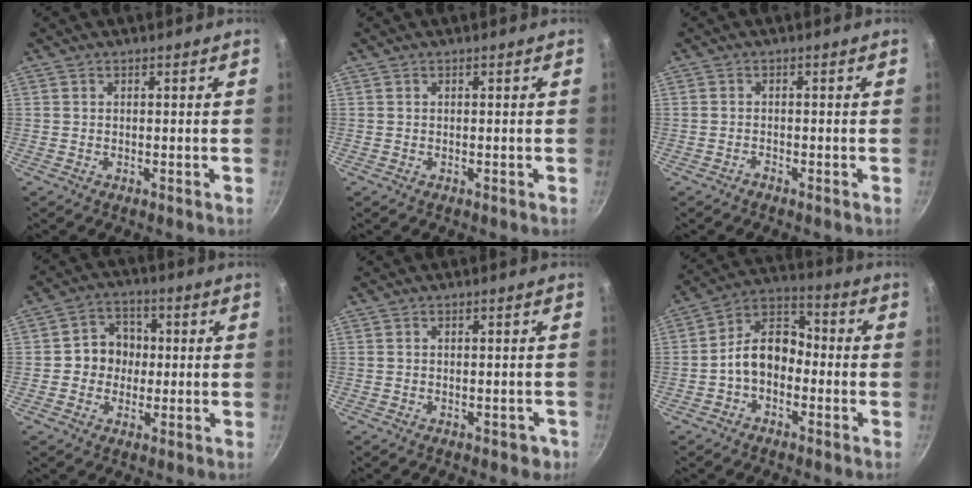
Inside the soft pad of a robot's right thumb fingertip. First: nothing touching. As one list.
[{"total": 0.0}, {"total": 0.8, "force": [-0.8, 0.2, 0.1], "torque": [-0.005, 0.009, -0.018]}, {"total": 7.4, "force": [-0.1, 6.7, 3.2], "torque": [-0.007, 0.013, -0.013]}, {"total": 2.2, "force": [-1.1, 1.4, 1.3], "torque": [-0.003, 0.018, -0.001]}, {"total": 10.3, "force": [-2.3, 7.3, 6.8], "torque": [-0.080, 0.049, -0.059]}]